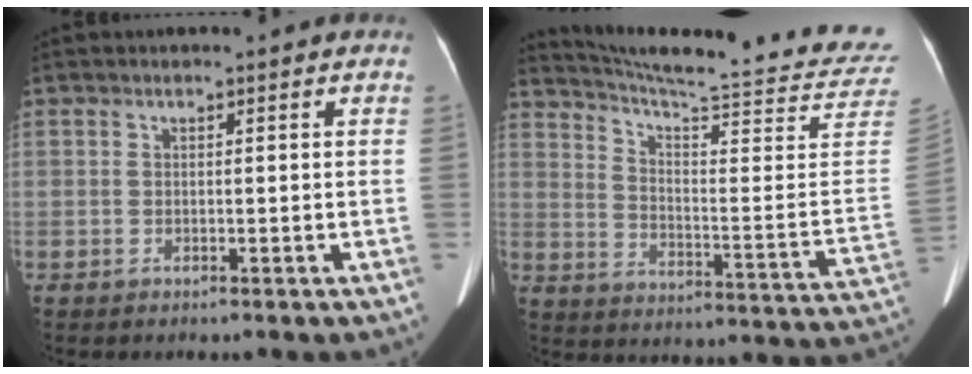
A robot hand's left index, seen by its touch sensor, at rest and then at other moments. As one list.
[{"total": 27.8, "force": [25.6, -1.0, 10.9], "torque": [-0.176, -0.134, 0.323]}]